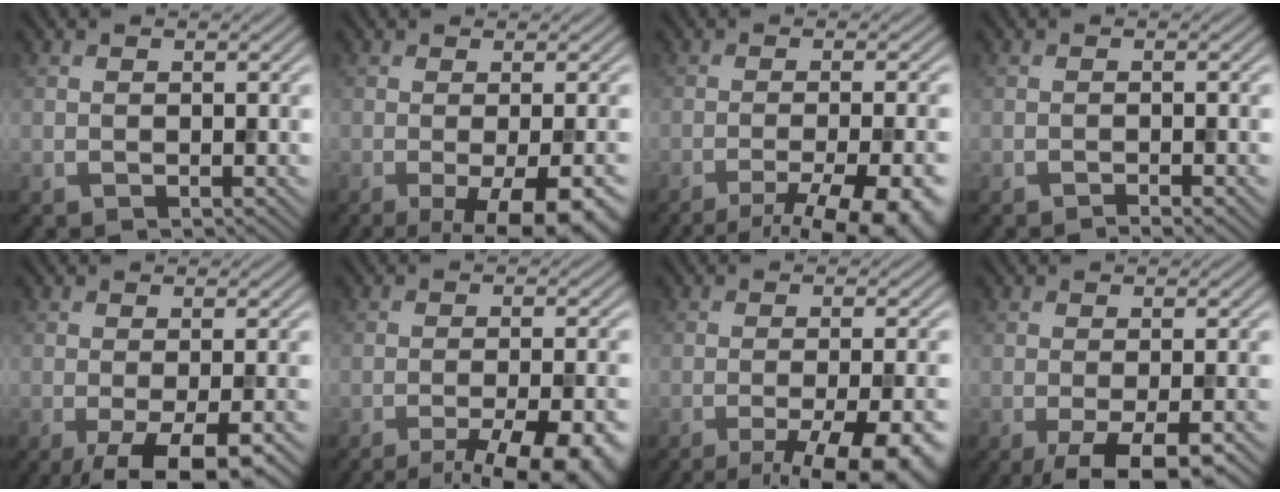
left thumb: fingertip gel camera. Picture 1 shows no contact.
{"total": 9.5, "force": [-3.7, 2.8, 8.3], "torque": [-0.101, -0.007, -0.043]}
{"total": 12.3, "force": [-8.1, 3.4, 8.6], "torque": [-0.108, -0.009, -0.090]}
{"total": 1.3, "force": [-0.9, 0.0, 0.9], "torque": [-0.010, 0.002, -0.019]}
{"total": 7.8, "force": [-3.5, 2.3, 6.6], "torque": [-0.099, -0.008, -0.052]}
{"total": 11.9, "force": [-8.0, 3.4, 8.2], "torque": [-0.101, -0.005, -0.089]}
{"total": 12.5, "force": [-7.2, 3.5, 9.6], "torque": [-0.116, -0.008, -0.081]}
{"total": 6.7, "force": [-3.2, 1.9, 5.6], "torque": [-0.082, -0.004, -0.049]}